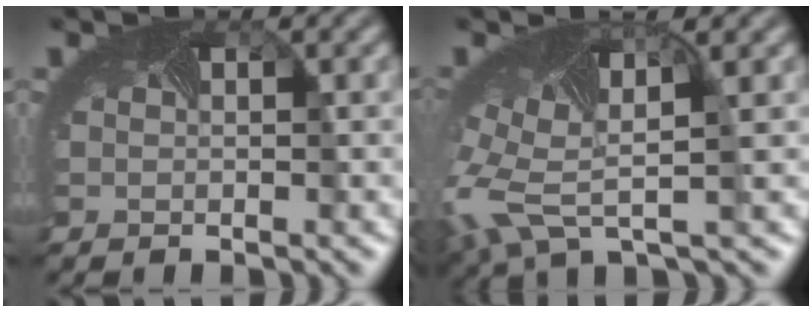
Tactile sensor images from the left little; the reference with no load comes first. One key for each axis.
{"total": 7.4, "fx": 0.6, "fy": 3.8, "fz": 6.3, "tx": -0.160, "ty": -0.014, "tz": 0.015}